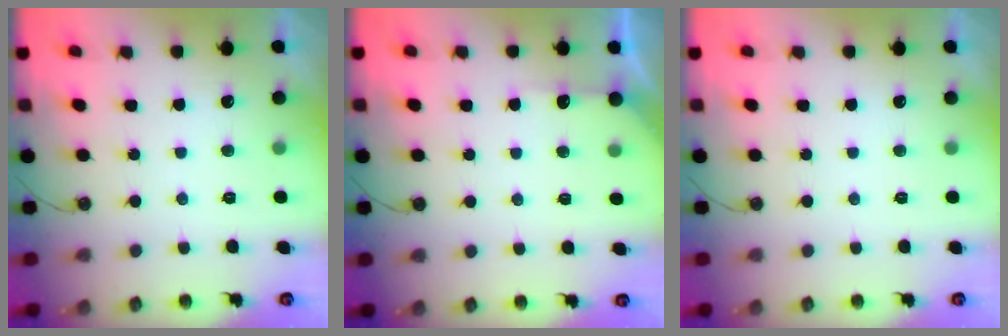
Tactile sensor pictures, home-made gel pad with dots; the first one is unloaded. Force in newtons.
{"total": 3.9, "press": 3.8, "slide": 0.4}
{"total": 0.0}